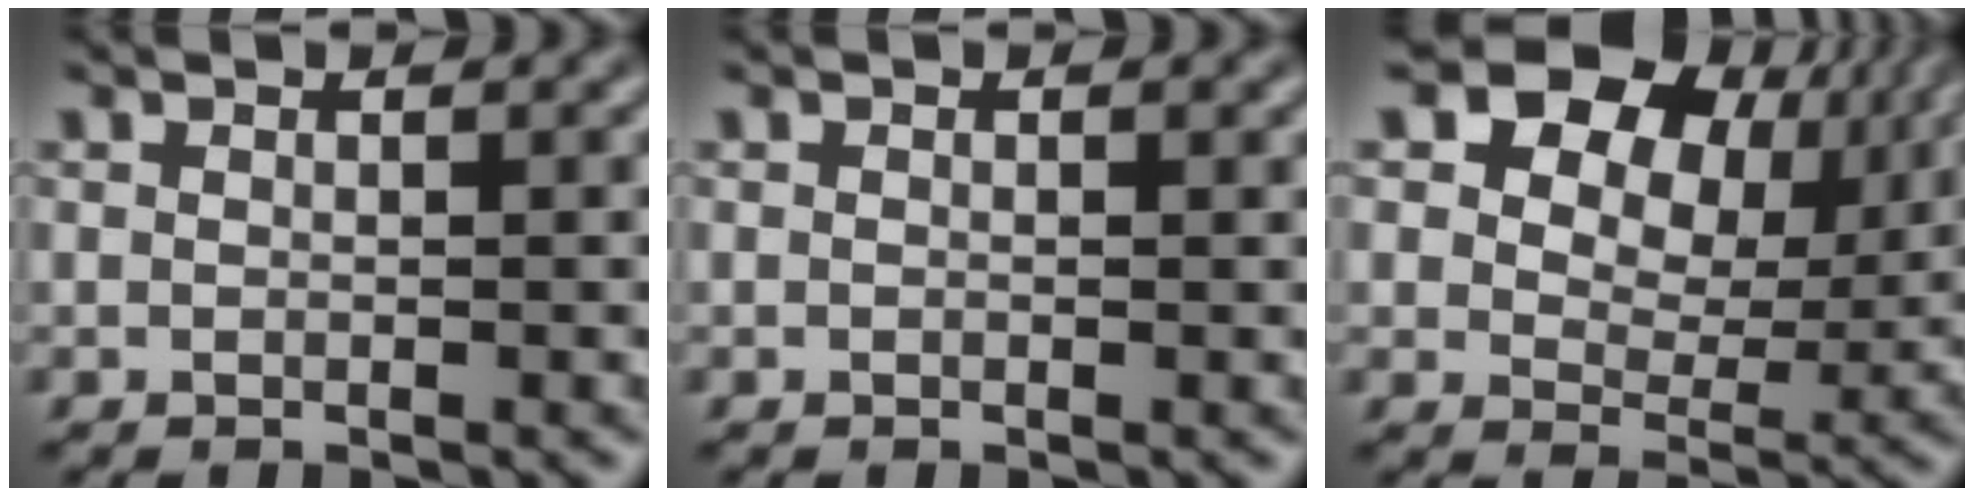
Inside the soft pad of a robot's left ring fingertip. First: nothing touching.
{"total": 0.0}
{"total": 14.6, "force": [7.1, 10.4, 7.4], "torque": [-0.160, 0.049, 0.140]}